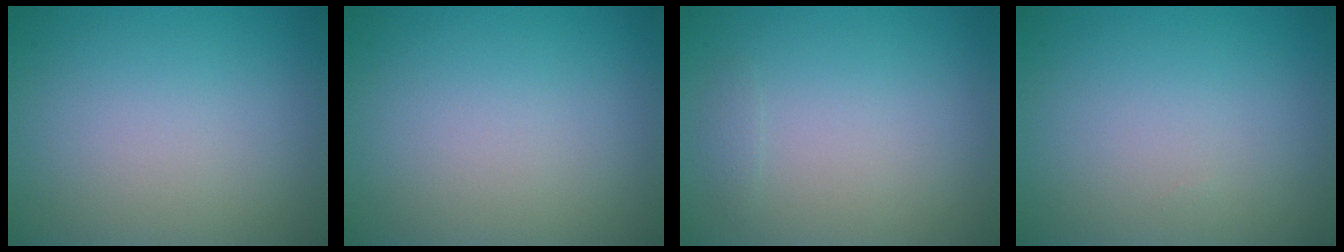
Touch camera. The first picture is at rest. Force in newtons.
{"total": 0.0}
{"total": 0.6, "press": 0.6, "slide": 0.0}
{"total": 0.0}